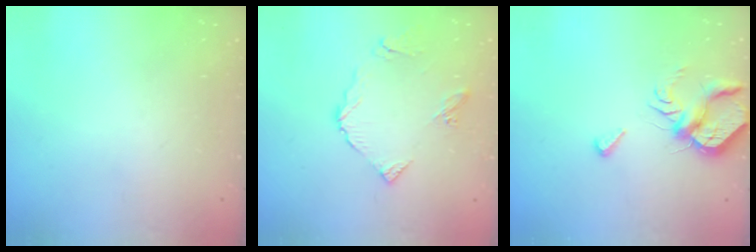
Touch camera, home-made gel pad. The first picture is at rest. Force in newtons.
{"total": 7.5, "press": 7.5, "slide": 0.8}
{"total": 6.7, "press": 6.6, "slide": 0.8}